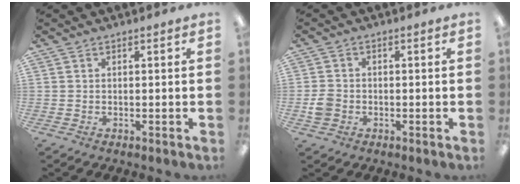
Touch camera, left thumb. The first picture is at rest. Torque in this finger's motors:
{"motor_torque": [-0.03, 0.11, 0.11, -0.17, 0.02]}